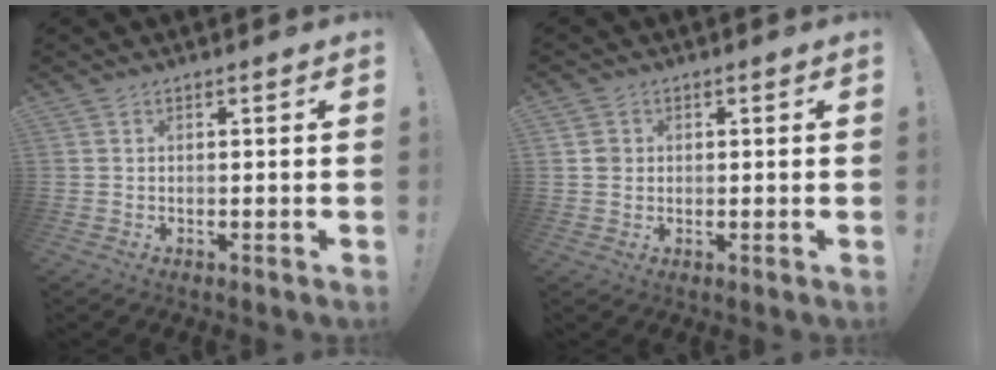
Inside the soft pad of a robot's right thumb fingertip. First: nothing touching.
{"total": 2.8, "force": [0.4, 2.6, 0.8], "torque": [-0.004, 0.002, 0.006]}